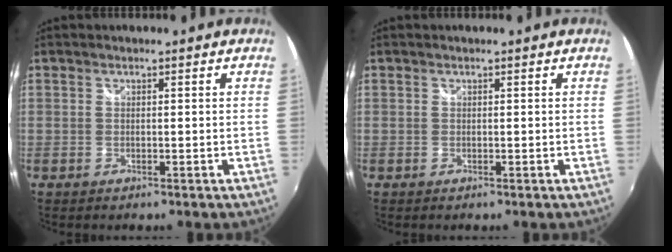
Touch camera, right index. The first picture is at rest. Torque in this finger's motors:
{"motor_torque": [0.00, 0.00, 0.00, 0.01]}